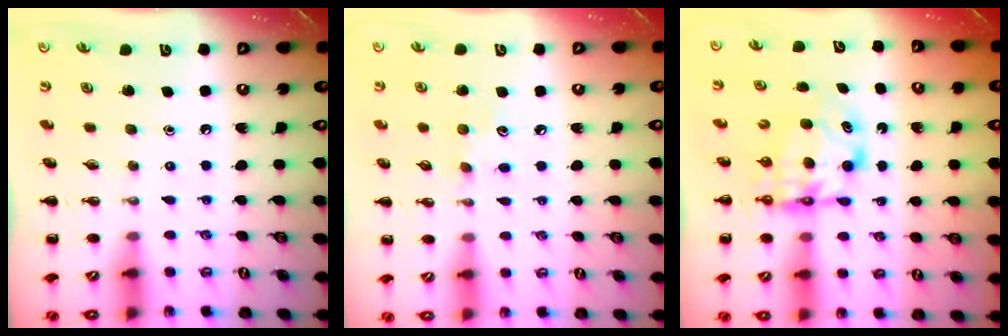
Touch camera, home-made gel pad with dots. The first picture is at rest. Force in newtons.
{"total": 5.4, "press": 5.2, "slide": 1.3}
{"total": 6.0, "press": 6.0, "slide": 0.4}